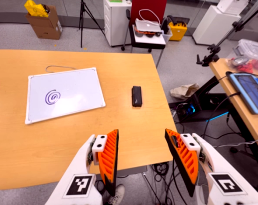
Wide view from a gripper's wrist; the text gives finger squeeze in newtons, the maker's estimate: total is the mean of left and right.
{"total": 0.0}